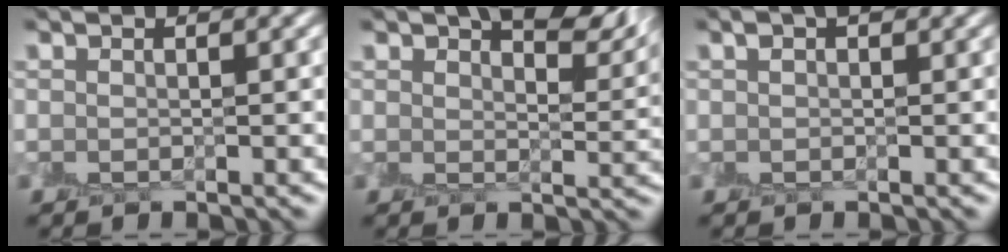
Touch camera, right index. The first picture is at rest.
{"total": 8.5, "force": [5.6, 3.4, 5.5], "torque": [-0.054, 0.024, 0.069]}
{"total": 1.5, "force": [0.9, 0.5, 1.1], "torque": [-0.008, 0.009, 0.013]}